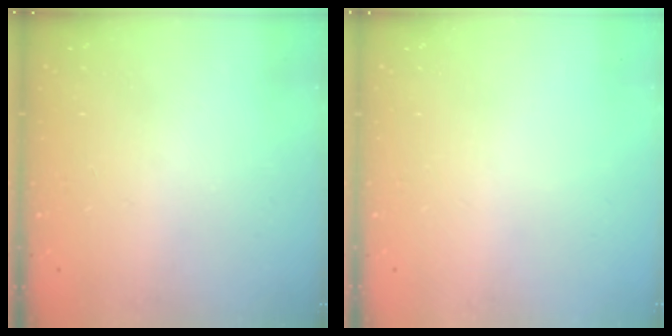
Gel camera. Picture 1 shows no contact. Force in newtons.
{"total": 0.0}